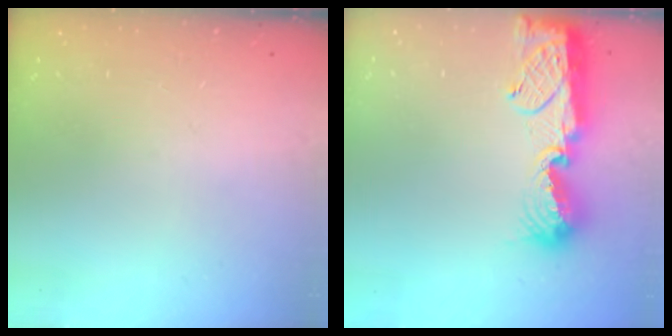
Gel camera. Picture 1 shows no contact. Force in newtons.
{"total": 15.7, "press": 15.6, "slide": 1.3}